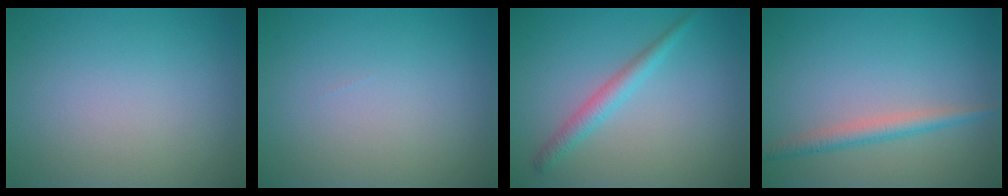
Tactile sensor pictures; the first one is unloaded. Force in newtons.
{"total": 0.0}
{"total": 2.2, "press": 2.2, "slide": 0.1}
{"total": 2.2, "press": 2.2, "slide": 0.0}